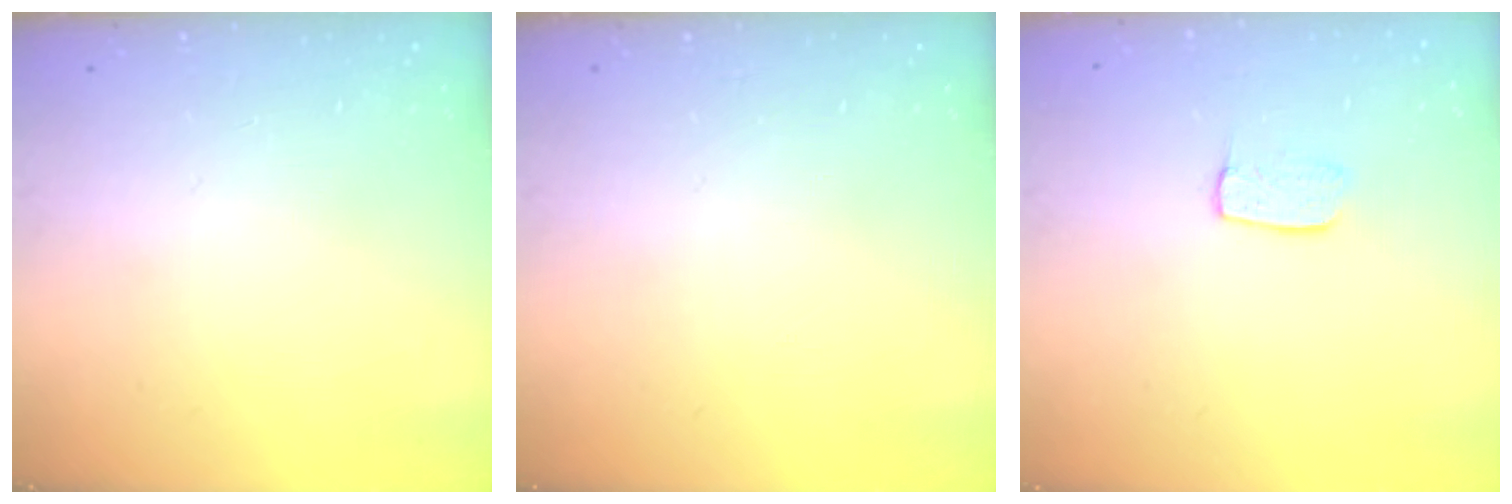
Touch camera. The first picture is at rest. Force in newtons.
{"total": 0.0}
{"total": 5.6, "press": 5.6, "slide": 0.2}